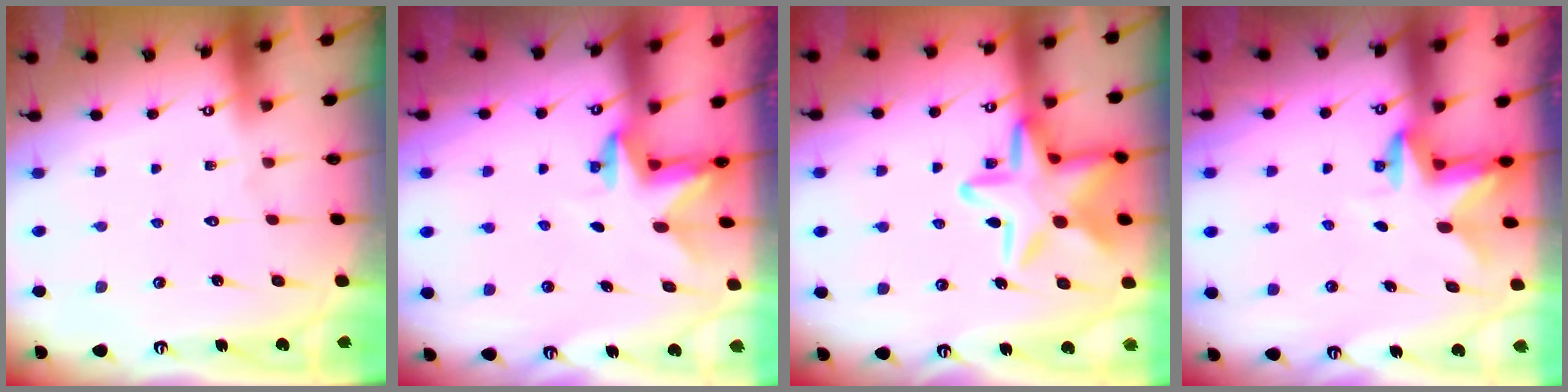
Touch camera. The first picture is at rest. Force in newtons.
{"total": 2.3, "press": 2.3, "slide": 0.4}
{"total": 20.0, "press": 20.0, "slide": 1.4}
{"total": 2.6, "press": 2.6, "slide": 0.6}